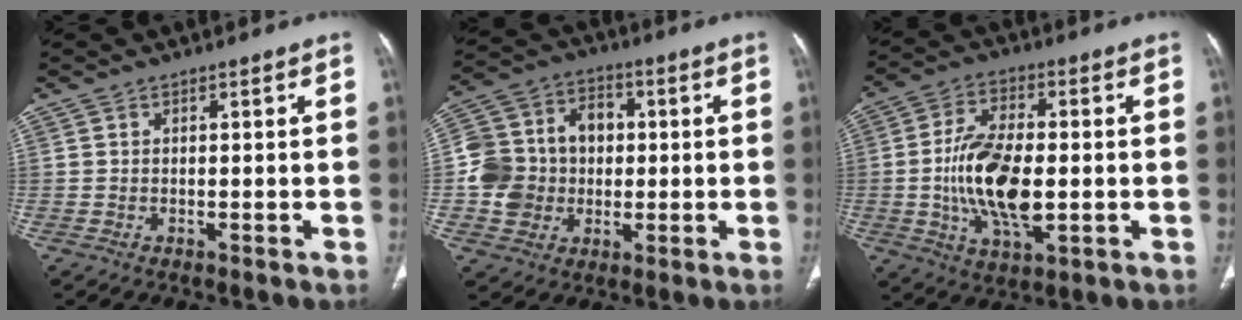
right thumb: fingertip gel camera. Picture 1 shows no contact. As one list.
[{"total": 14.2, "force": [-0.6, 12.4, 6.9], "torque": [-0.104, 0.031, -0.010]}, {"total": 15.0, "force": [-1.4, 7.3, 13.0], "torque": [-0.239, -0.002, -0.024]}]